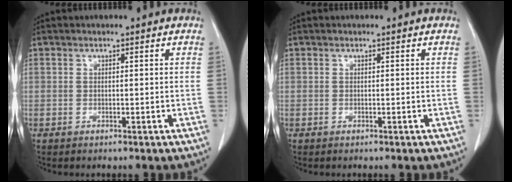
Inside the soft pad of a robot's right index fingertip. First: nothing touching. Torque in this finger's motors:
{"motor_torque": [0.00, 0.00, 0.00, 0.00]}